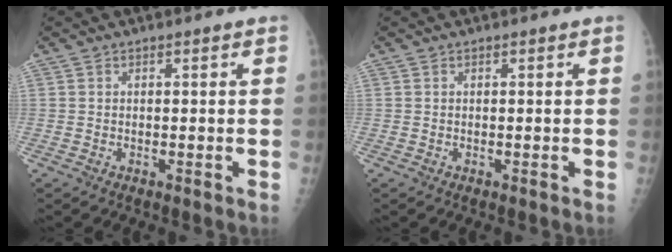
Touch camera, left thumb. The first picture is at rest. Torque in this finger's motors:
{"motor_torque": [0.00, 0.00, 0.00, 0.00, 0.00]}